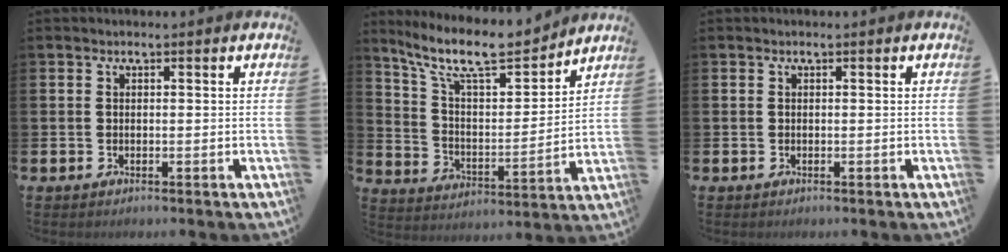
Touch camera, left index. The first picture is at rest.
{"total": 11.1, "force": [9.7, 2.5, 4.8], "torque": [-0.129, -0.055, 0.172]}
{"total": 0.0}